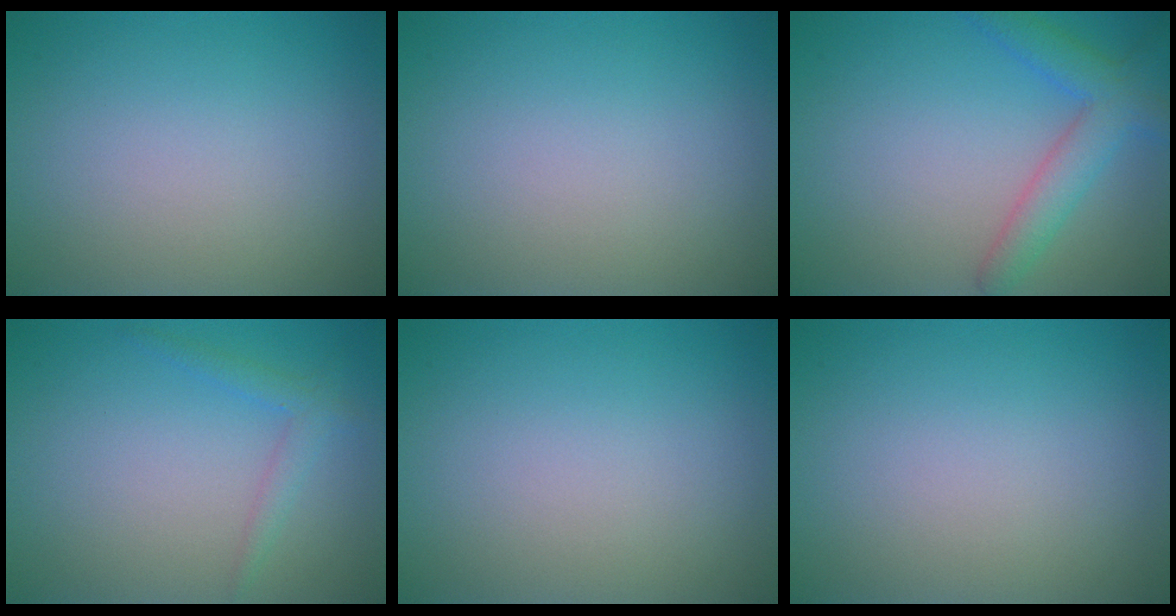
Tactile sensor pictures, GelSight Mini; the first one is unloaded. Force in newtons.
{"total": 0.0}
{"total": 3.9, "press": 3.9, "slide": 0.2}
{"total": 1.6, "press": 1.6, "slide": 0.1}
{"total": 0.0}
{"total": 0.0}